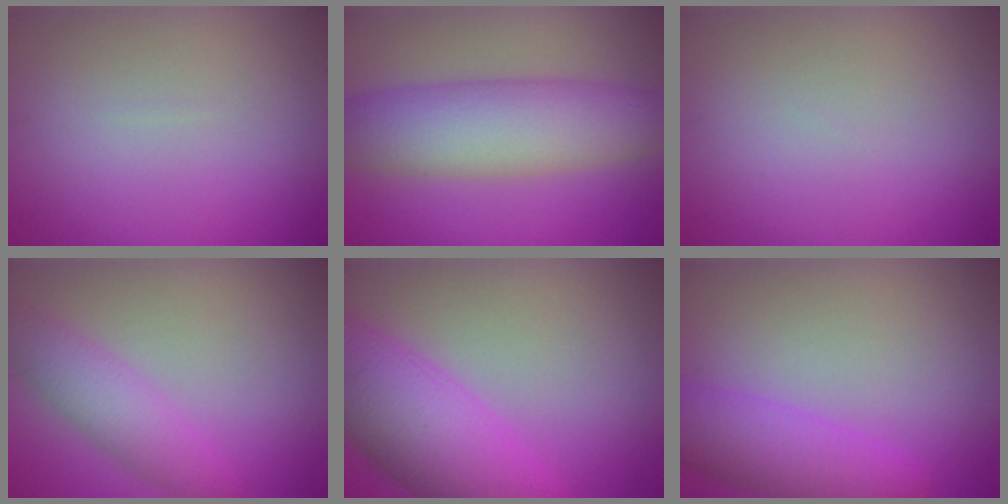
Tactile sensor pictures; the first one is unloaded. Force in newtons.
{"total": 8.4, "press": 8.3, "slide": 0.2}
{"total": 0.0}
{"total": 3.8, "press": 3.8, "slide": 0.1}
{"total": 8.8, "press": 8.8, "slide": 0.3}
{"total": 5.1, "press": 5.1, "slide": 0.2}